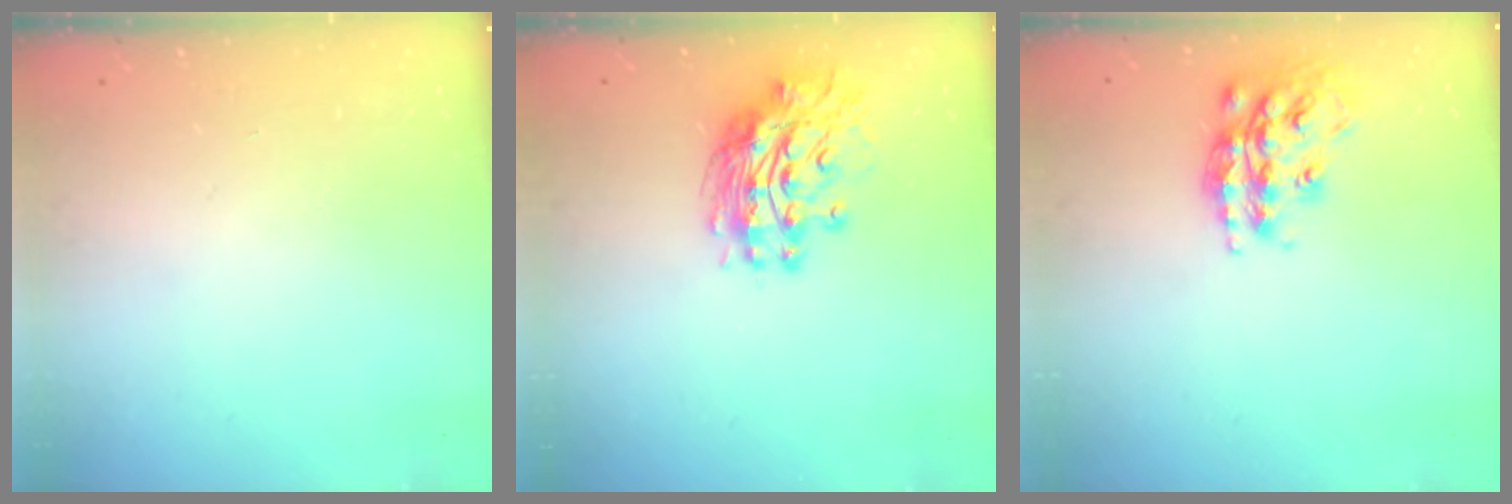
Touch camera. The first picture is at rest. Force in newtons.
{"total": 12.3, "press": 12.2, "slide": 1.6}
{"total": 18.0, "press": 17.9, "slide": 1.2}